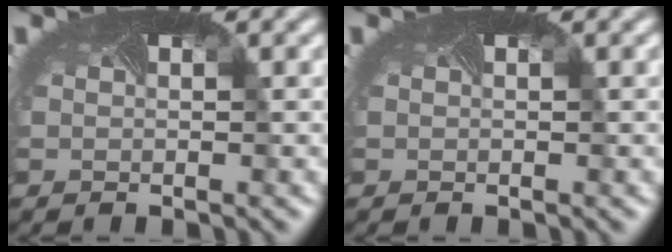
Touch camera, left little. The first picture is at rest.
{"total": 0.0}